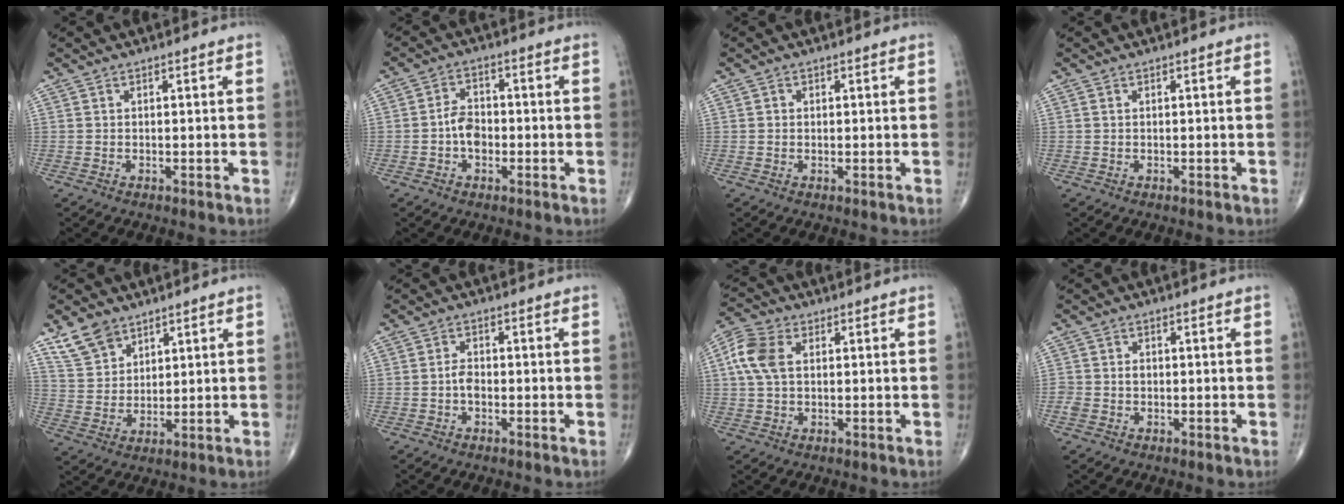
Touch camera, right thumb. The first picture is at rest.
{"total": 4.8, "force": [-1.2, 3.4, 3.2], "torque": [-0.045, 0.017, -0.028]}
{"total": 0.8, "force": [0.1, 0.8, 0.2], "torque": [0.000, 0.001, 0.001]}
{"total": 0.0}
{"total": 7.7, "force": [5.3, 4.8, 2.8], "torque": [-0.038, -0.022, 0.112]}
{"total": 2.2, "force": [-0.7, 1.4, 1.6], "torque": [-0.027, 0.006, -0.017]}
{"total": 7.7, "force": [1.6, 4.9, 5.8], "torque": [-0.137, 0.017, 0.028]}
{"total": 2.6, "force": [-0.4, 2.2, 1.4], "torque": [-0.022, 0.010, -0.004]}